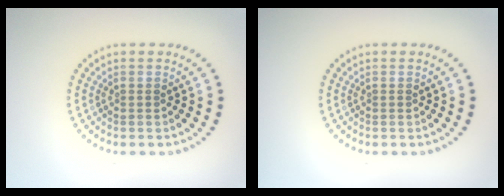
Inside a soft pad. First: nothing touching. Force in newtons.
{"total": 0.0}